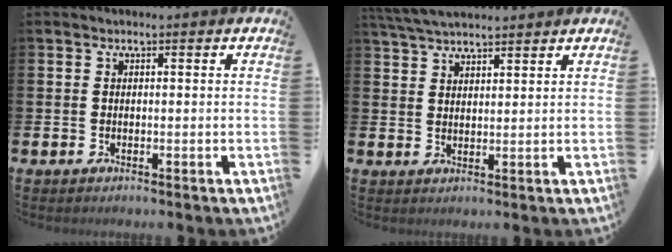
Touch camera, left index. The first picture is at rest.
{"total": 4.4, "force": [4.2, 0.7, 1.2], "torque": [-0.033, -0.011, 0.078]}